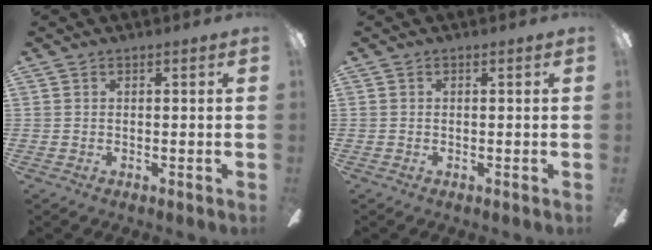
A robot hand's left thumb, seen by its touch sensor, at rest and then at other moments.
{"total": 0.0}